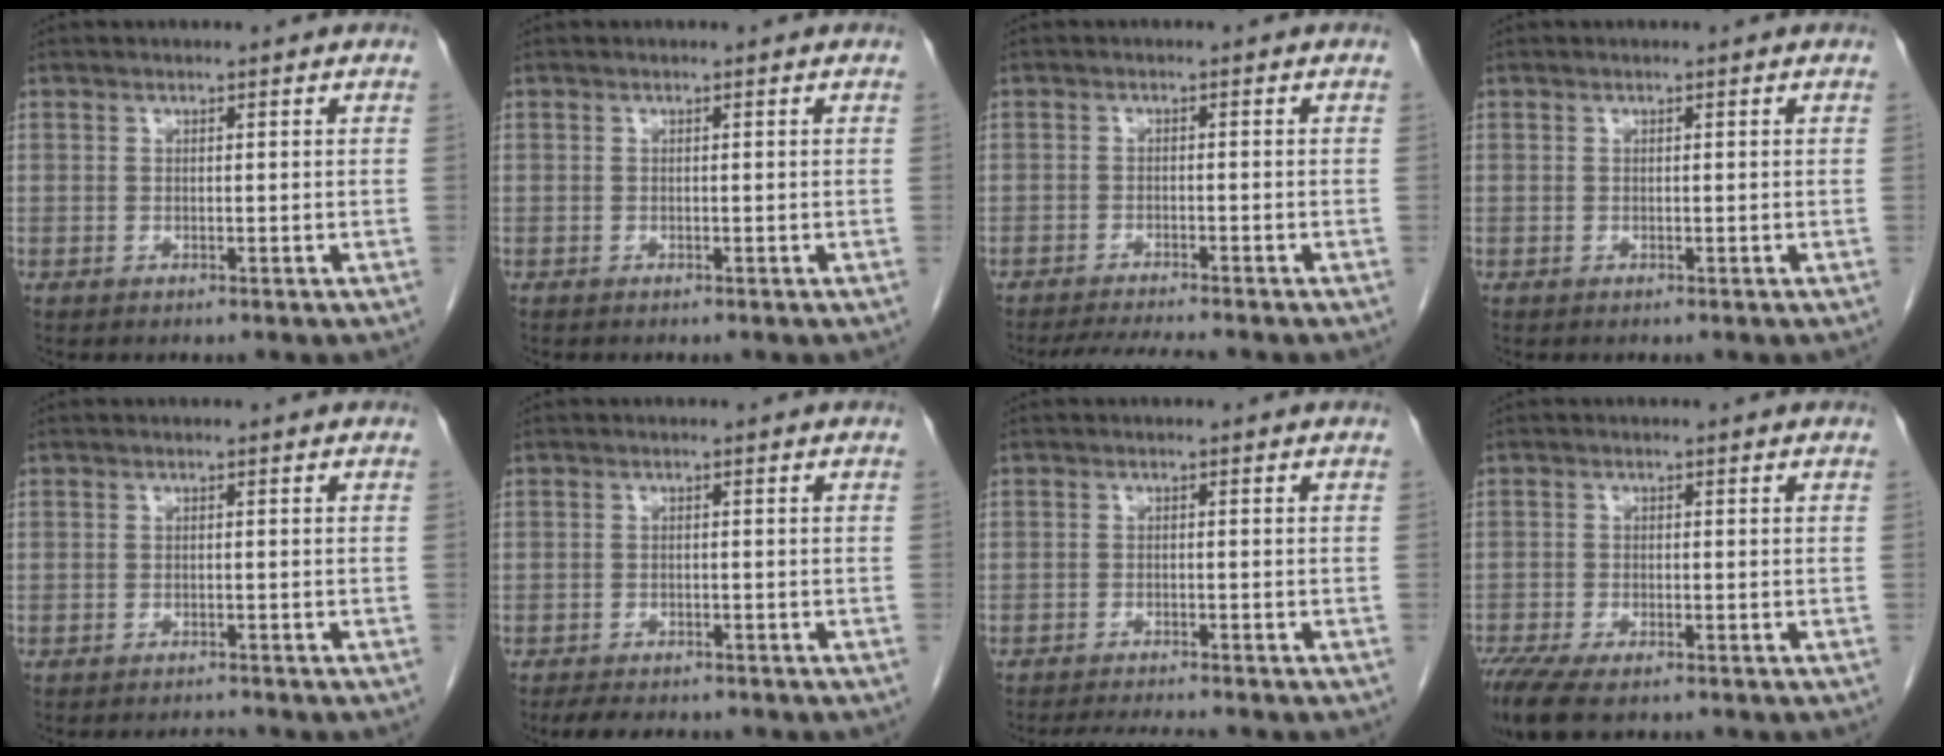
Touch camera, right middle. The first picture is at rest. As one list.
[{"total": 0.0}, {"total": 5.7, "force": [-5.1, -0.2, 2.3], "torque": [-0.034, -0.015, -0.084]}, {"total": 0.0}, {"total": 1.3, "force": [-1.3, -0.2, -0.2], "torque": [0.002, -0.008, -0.016]}, {"total": 5.5, "force": [-4.7, 1.8, 2.2], "torque": [-0.034, -0.007, -0.067]}, {"total": 4.8, "force": [-4.5, -0.2, 1.7], "torque": [-0.027, -0.014, -0.073]}, {"total": 8.4, "force": [-6.2, 2.5, 5.0], "torque": [-0.090, -0.018, -0.105]}]